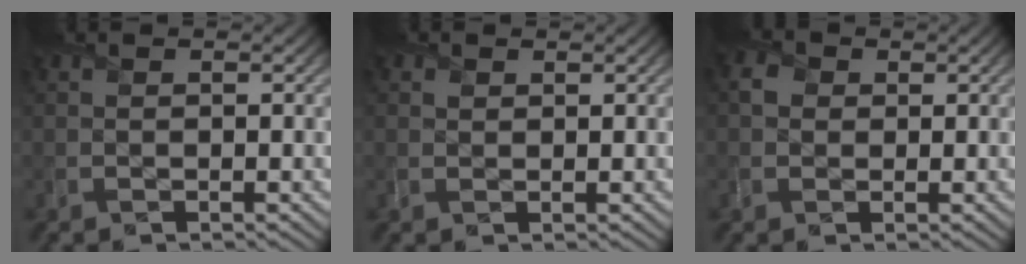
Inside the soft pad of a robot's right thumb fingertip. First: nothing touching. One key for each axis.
{"total": 0.8, "fx": 0.6, "fy": 0.5, "fz": 0.3, "tx": -0.008, "ty": 0.001, "tz": 0.011}
{"total": 2.2, "fx": 0.4, "fy": 2.0, "fz": 0.9, "tx": -0.026, "ty": 0.005, "tz": 0.000}